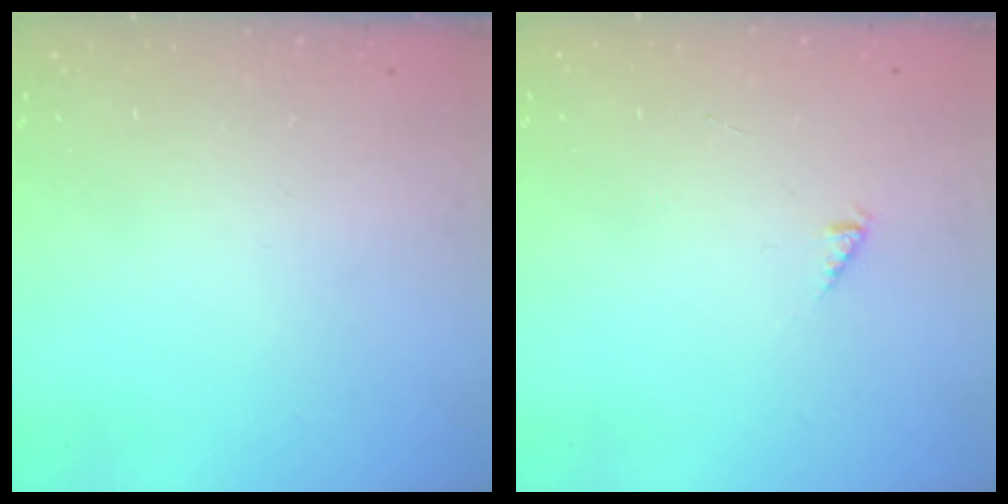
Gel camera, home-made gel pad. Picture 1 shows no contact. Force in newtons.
{"total": 0.0}